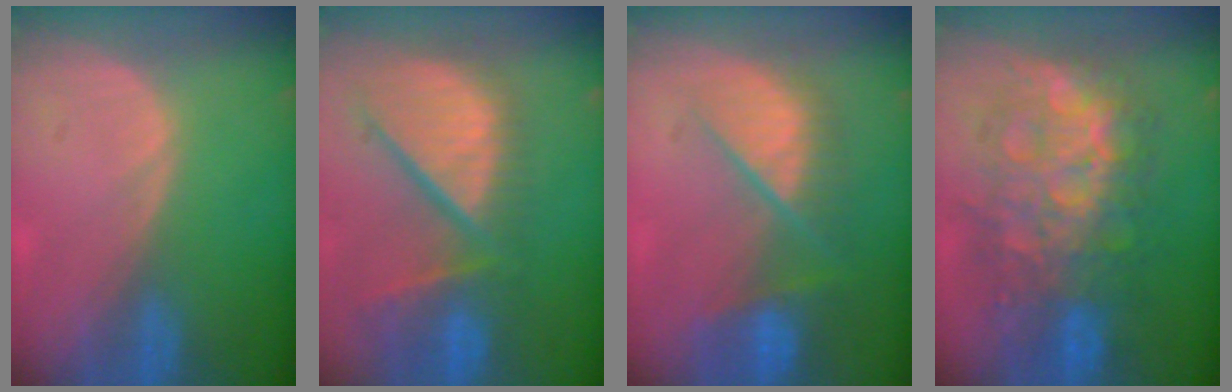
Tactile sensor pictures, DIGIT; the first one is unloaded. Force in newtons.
{"total": 12.6, "press": 10.7, "slide": 6.7}
{"total": 9.7, "press": 8.2, "slide": 5.1}
{"total": 12.4, "press": 12.3, "slide": 1.3}